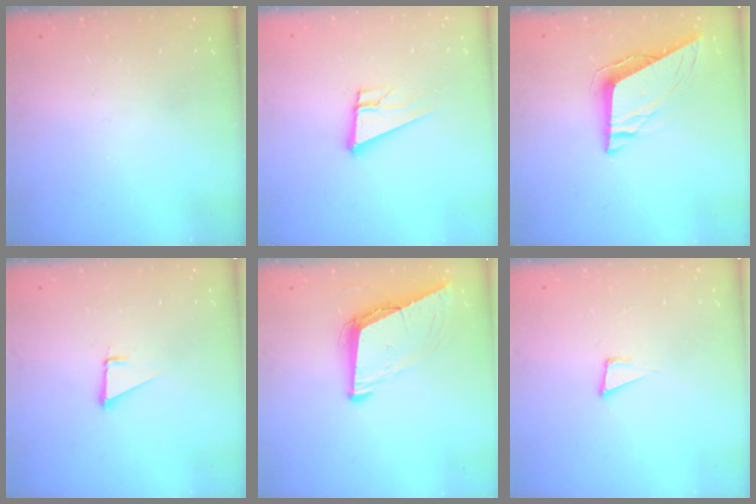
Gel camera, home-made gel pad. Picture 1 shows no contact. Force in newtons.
{"total": 10.6, "press": 10.1, "slide": 3.3}
{"total": 9.0, "press": 8.9, "slide": 1.5}
{"total": 1.9, "press": 1.9, "slide": 0.0}
{"total": 8.9, "press": 8.2, "slide": 3.5}
{"total": 4.0, "press": 2.8, "slide": 2.9}